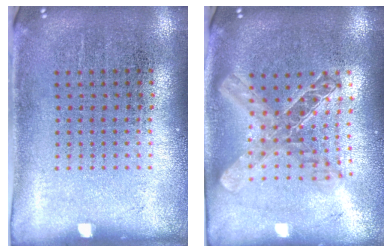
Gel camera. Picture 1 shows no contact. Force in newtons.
{"total": 2.0, "press": 1.7, "slide": 1.0}